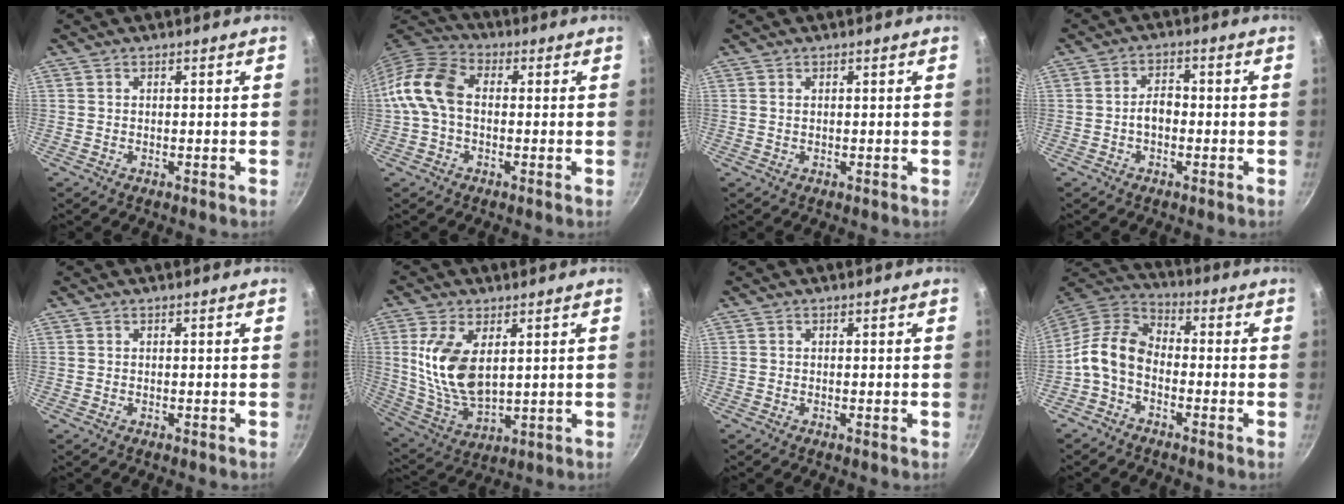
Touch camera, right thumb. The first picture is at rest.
{"total": 10.8, "force": [-0.2, 7.3, 7.9], "torque": [-0.141, 0.031, -0.024]}
{"total": 0.7, "force": [0.2, 0.5, 0.5], "torque": [-0.009, 0.002, 0.004]}
{"total": 3.7, "force": [-0.9, 2.4, 2.7], "torque": [-0.028, 0.019, -0.017]}
{"total": 0.0}
{"total": 13.5, "force": [3.1, 7.2, 11.0], "torque": [-0.213, -0.025, 0.071]}
{"total": 0.0}
{"total": 9.7, "force": [-2.9, 6.4, 6.8], "torque": [-0.126, 0.048, -0.075]}